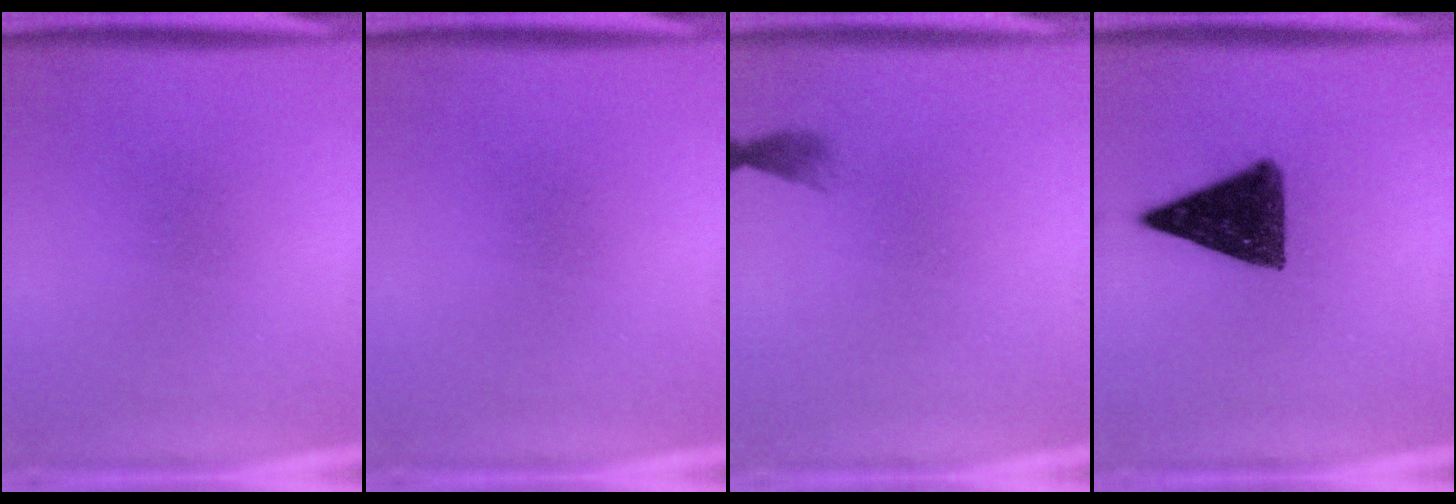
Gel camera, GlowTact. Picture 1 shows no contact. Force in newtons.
{"total": 0.0}
{"total": 1.0}
{"total": 12.2}